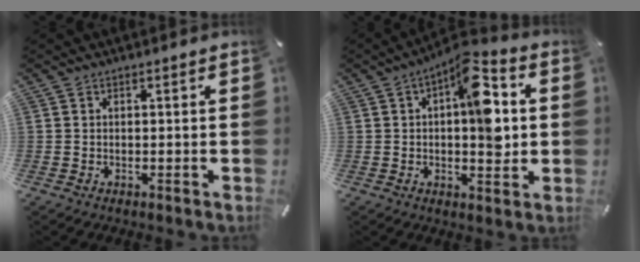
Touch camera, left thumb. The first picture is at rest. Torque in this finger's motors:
{"motor_torque": [1.16, 2.89, 1.31, -0.93, 0.50]}